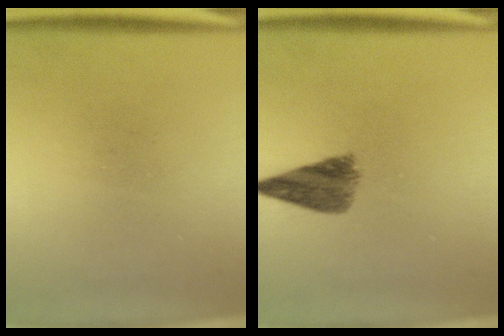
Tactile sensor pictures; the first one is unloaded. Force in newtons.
{"total": 5.3}